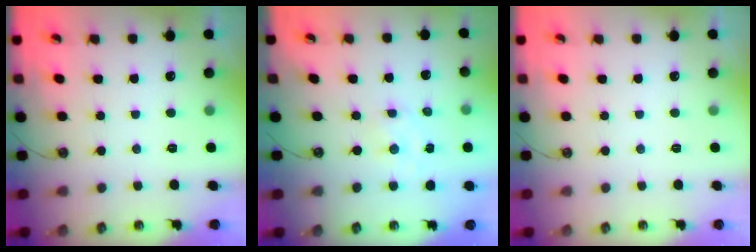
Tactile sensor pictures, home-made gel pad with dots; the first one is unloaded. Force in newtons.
{"total": 1.3, "press": 1.3, "slide": 0.2}
{"total": 0.0}